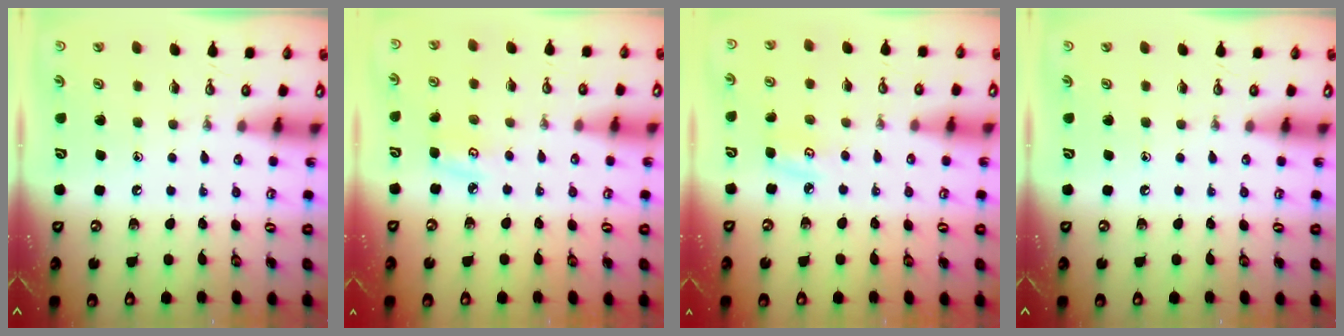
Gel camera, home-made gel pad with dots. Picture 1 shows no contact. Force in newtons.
{"total": 3.9, "press": 3.9, "slide": 0.4}
{"total": 3.9, "press": 3.9, "slide": 0.4}
{"total": 0.0}